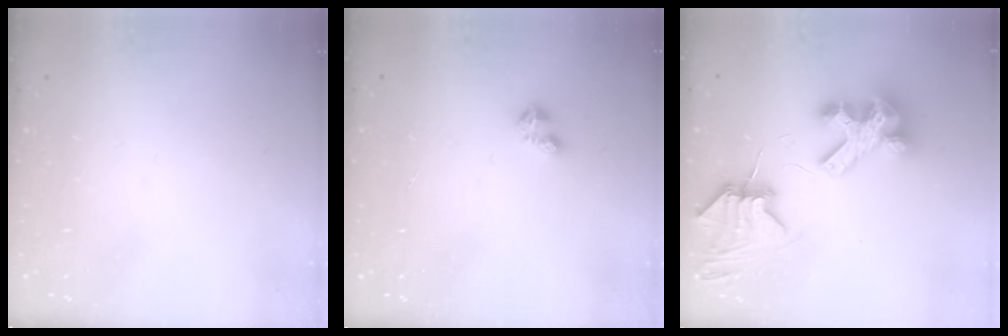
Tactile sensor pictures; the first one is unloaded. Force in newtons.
{"total": 1.6, "press": 1.6, "slide": 0.3}
{"total": 9.1, "press": 9.0, "slide": 1.3}